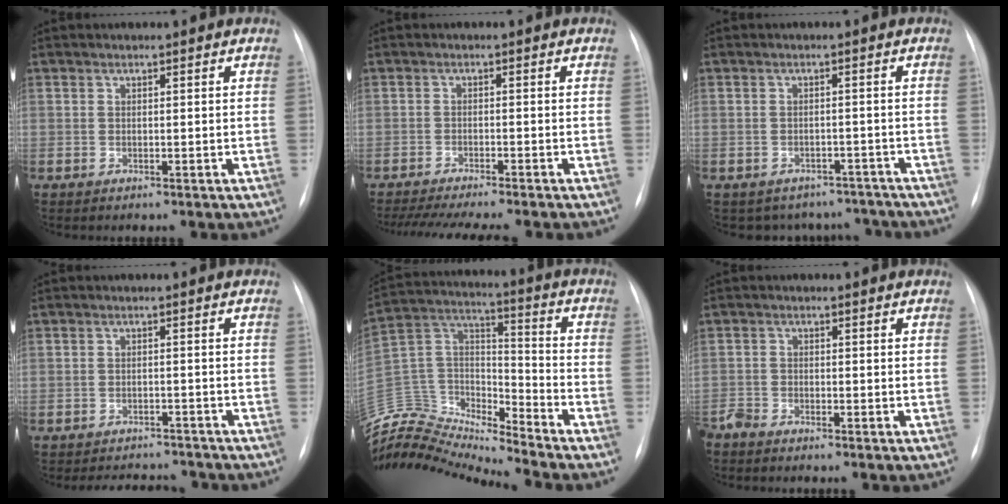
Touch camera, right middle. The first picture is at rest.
{"total": 11.7, "force": [-10.1, 0.2, 5.9], "torque": [-0.075, -0.012, -0.147]}
{"total": 7.9, "force": [-6.9, 3.8, 0.0], "torque": [0.015, 0.025, -0.074]}
{"total": 7.1, "force": [-6.9, 1.4, 1.2], "torque": [-0.015, 0.006, -0.088]}
{"total": 17.5, "force": [-17.3, 0.5, 2.8], "torque": [-0.052, 0.065, -0.315]}
{"total": 2.3, "force": [-2.3, 0.1, 0.5], "torque": [-0.008, -0.009, -0.047]}